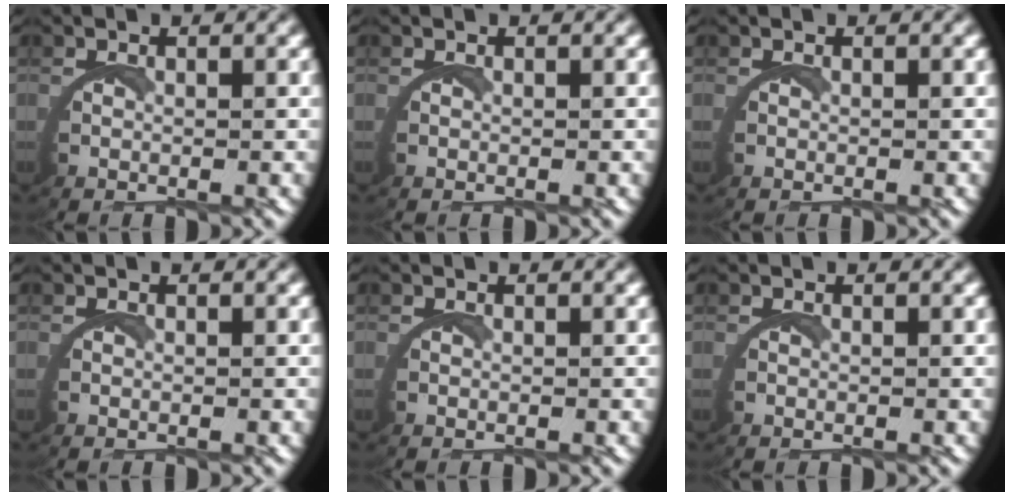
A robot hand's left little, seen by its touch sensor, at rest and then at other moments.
{"total": 0.0}
{"total": 0.0}
{"total": 0.0}
{"total": 0.0}
{"total": 0.0}